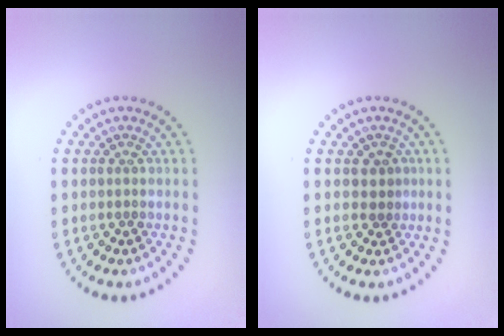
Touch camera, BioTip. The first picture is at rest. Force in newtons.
{"total": 1.0, "press": 0.9, "slide": 0.4}